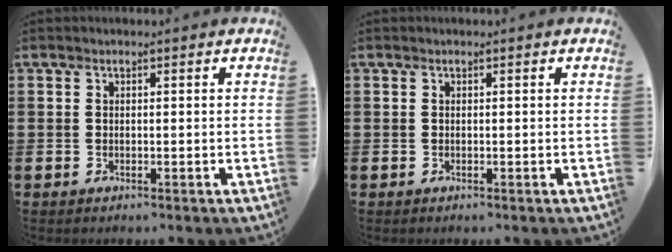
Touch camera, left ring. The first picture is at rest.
{"total": 0.0}